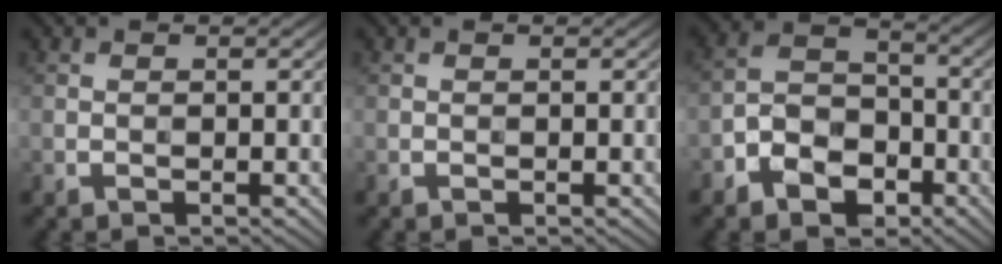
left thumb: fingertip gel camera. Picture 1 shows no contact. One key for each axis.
{"total": 0.0}
{"total": 7.1, "fx": -3.9, "fy": 4.7, "fz": 3.6, "tx": -0.072, "ty": 0.001, "tz": -0.086}